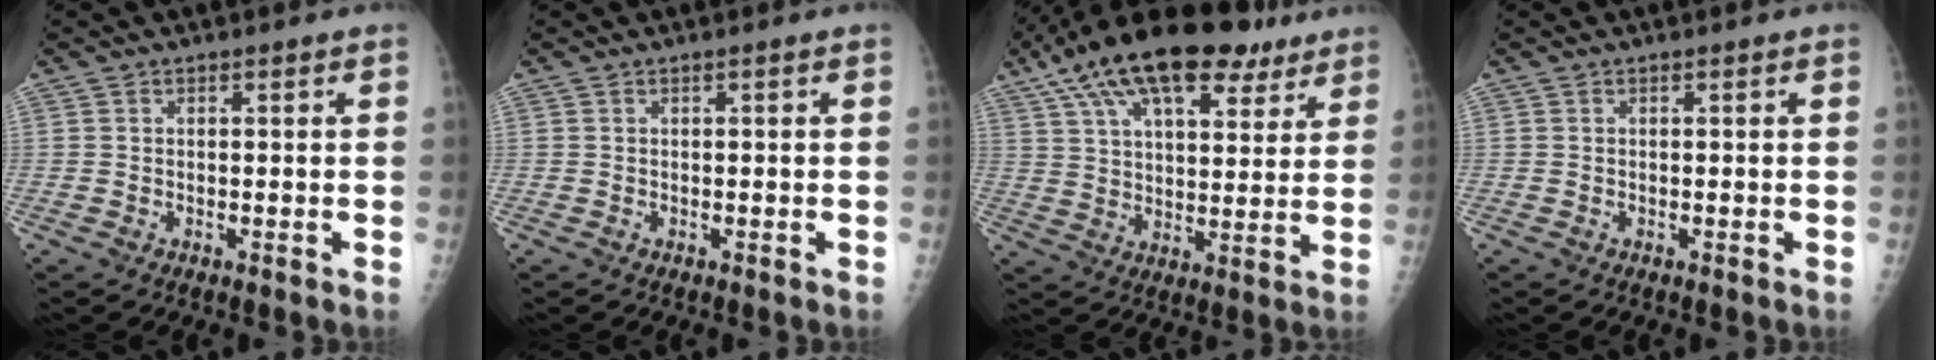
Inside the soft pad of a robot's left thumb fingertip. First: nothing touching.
{"total": 0.0}
{"total": 22.5, "force": [14.1, 10.0, 14.3], "torque": [-0.231, -0.008, 0.230]}
{"total": 0.0}